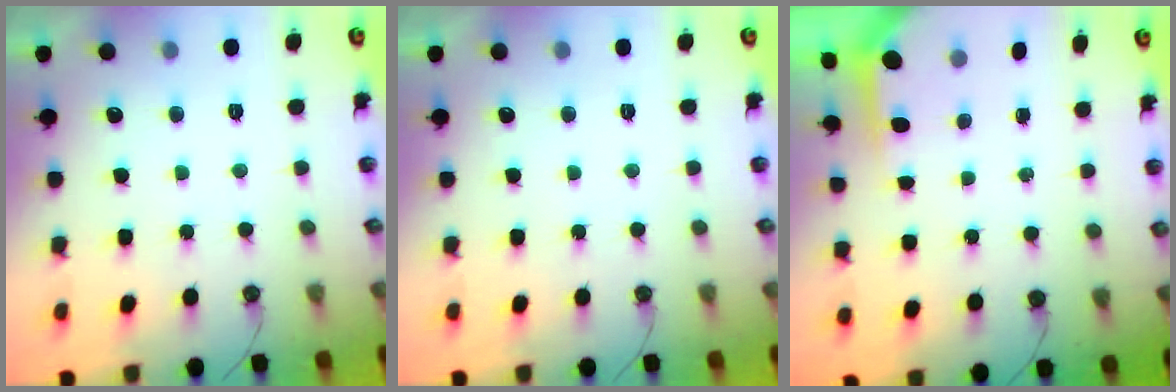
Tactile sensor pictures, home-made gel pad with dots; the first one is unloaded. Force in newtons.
{"total": 0.0}
{"total": 3.5, "press": 3.5, "slide": 0.3}